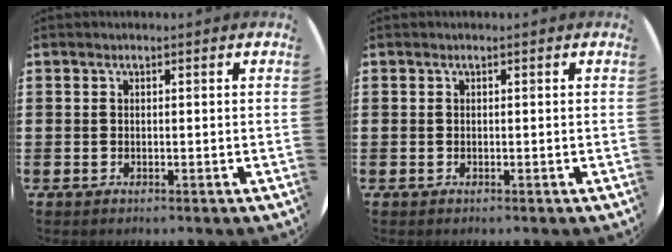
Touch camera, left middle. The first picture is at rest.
{"total": 0.0}